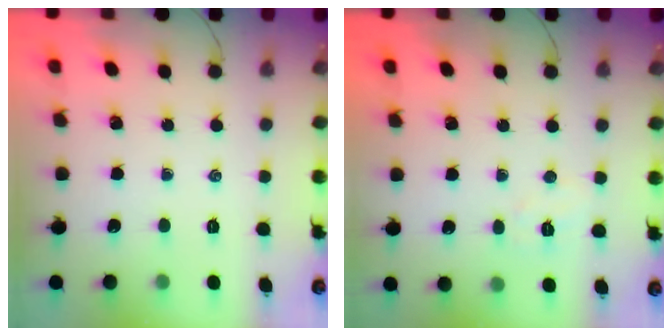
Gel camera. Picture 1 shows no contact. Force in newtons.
{"total": 4.6, "press": 4.5, "slide": 1.0}